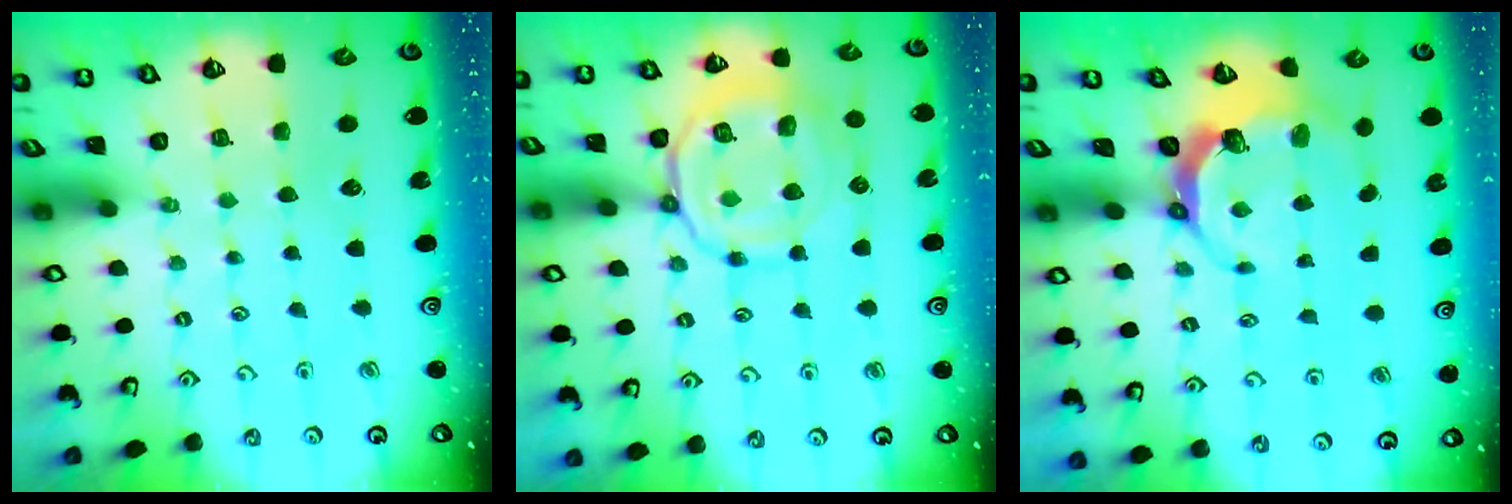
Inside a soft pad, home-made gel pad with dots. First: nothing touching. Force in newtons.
{"total": 13.8, "press": 13.8, "slide": 1.5}
{"total": 6.9, "press": 5.2, "slide": 4.5}